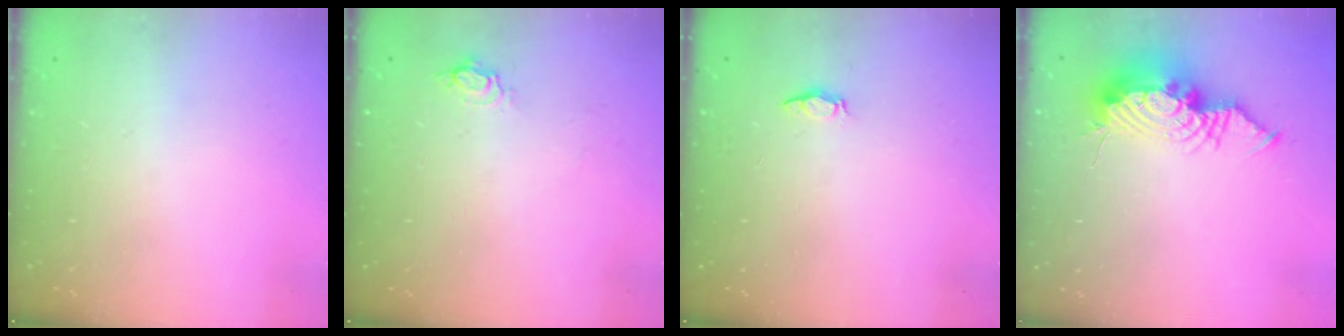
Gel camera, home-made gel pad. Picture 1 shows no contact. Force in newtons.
{"total": 4.1, "press": 4.1, "slide": 0.4}
{"total": 2.5, "press": 2.5, "slide": 0.3}
{"total": 14.0, "press": 13.6, "slide": 3.6}